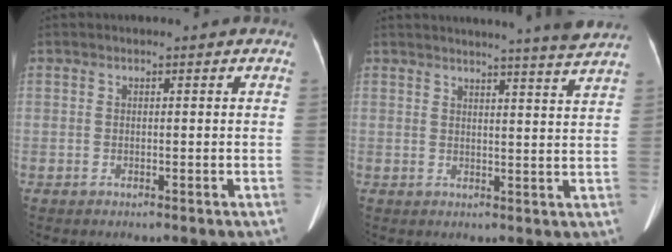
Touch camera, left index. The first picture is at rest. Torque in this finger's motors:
{"motor_torque": [0.84, -1.30, 0.16, 0.06]}